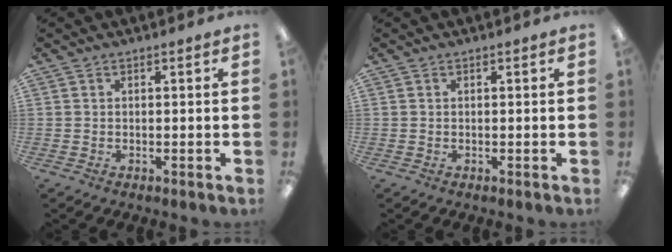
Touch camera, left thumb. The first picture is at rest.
{"total": 0.0}